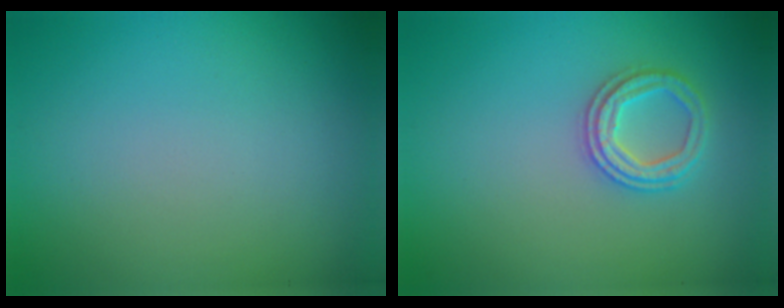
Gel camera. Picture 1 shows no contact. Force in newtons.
{"total": 2.5, "press": 2.4, "slide": 0.6}